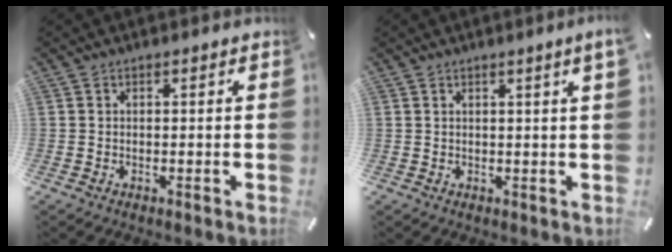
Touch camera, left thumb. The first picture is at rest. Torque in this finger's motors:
{"motor_torque": [1.18, 3.65, 0.99, -0.94, 0.42]}